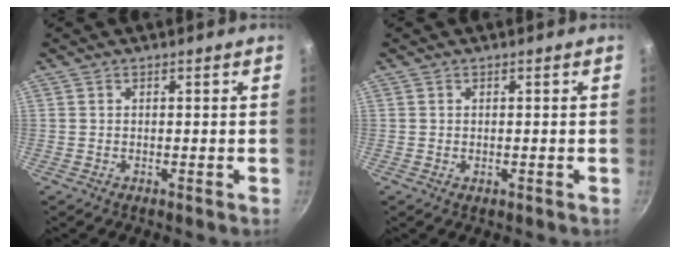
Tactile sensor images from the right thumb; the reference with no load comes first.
{"total": 0.7, "force": [-0.1, 0.4, 0.5], "torque": [-0.008, 0.001, -0.001]}